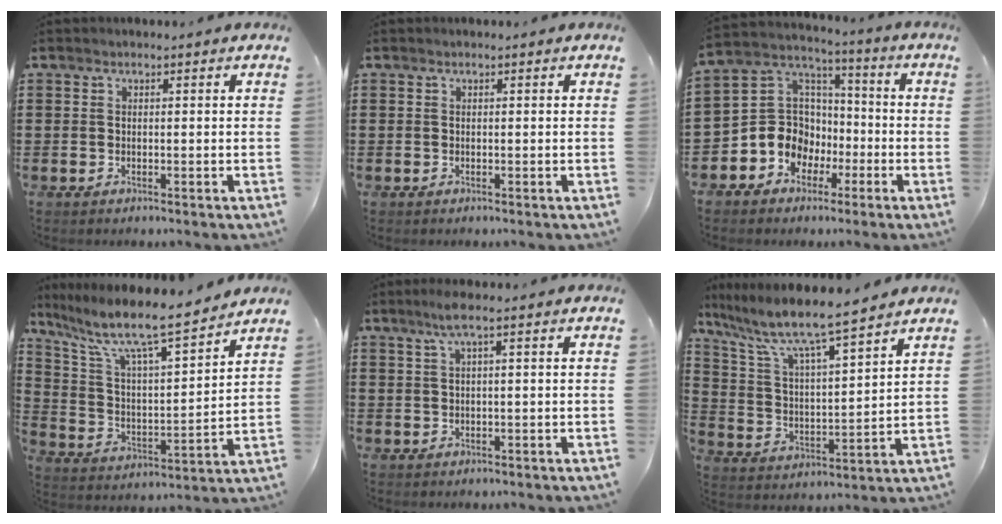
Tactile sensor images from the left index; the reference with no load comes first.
{"total": 0.0}
{"total": 8.7, "force": [-2.7, 8.0, 2.2], "torque": [-0.087, 0.002, -0.051]}
{"total": 9.6, "force": [7.8, 1.1, 5.4], "torque": [-0.139, -0.055, 0.126]}
{"total": 2.4, "force": [1.1, -0.1, 2.2], "torque": [-0.043, 0.000, 0.019]}
{"total": 7.9, "force": [6.8, 0.1, 3.9], "torque": [-0.107, -0.044, 0.109]}